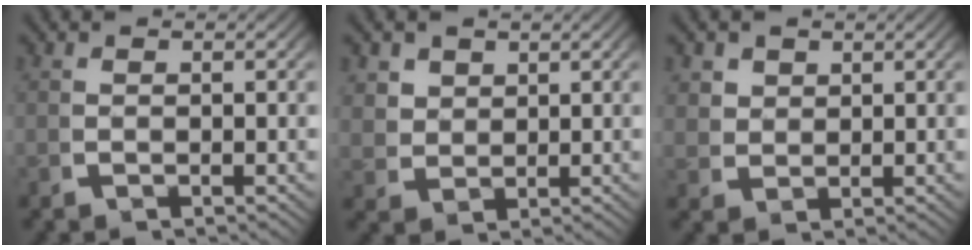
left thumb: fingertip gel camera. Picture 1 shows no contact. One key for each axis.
{"total": 2.7, "fx": 1.8, "fy": 1.7, "fz": 1.0, "tx": -0.017, "ty": -0.008, "tz": 0.045}
{"total": 2.3, "fx": 1.6, "fy": 1.4, "fz": 0.7, "tx": -0.013, "ty": -0.006, "tz": 0.040}